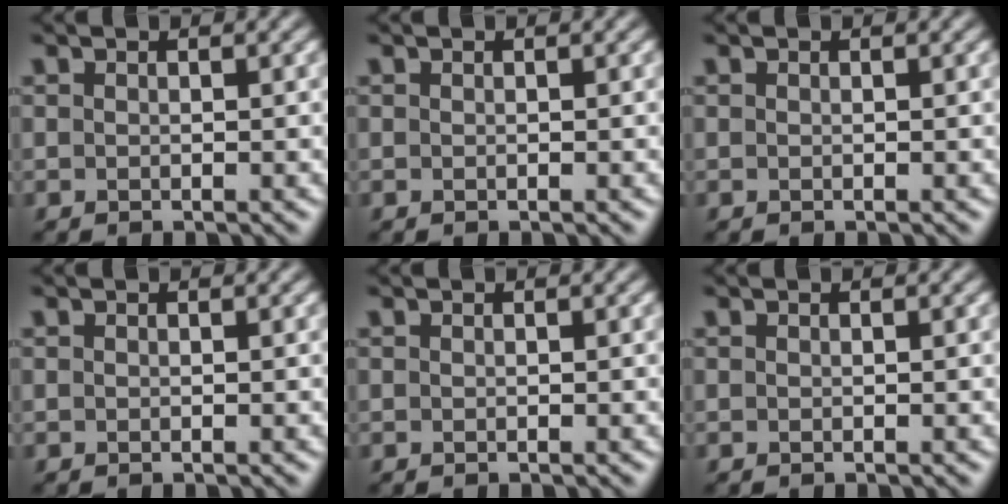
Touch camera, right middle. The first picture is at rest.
{"total": 0.0}
{"total": 0.0}
{"total": 0.0}
{"total": 0.0}
{"total": 0.0}